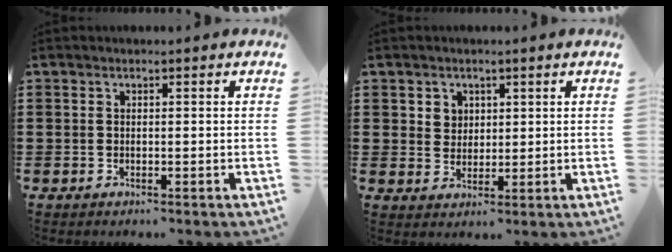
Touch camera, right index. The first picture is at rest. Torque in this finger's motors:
{"motor_torque": [0.06, -0.04, 0.01, 0.01]}